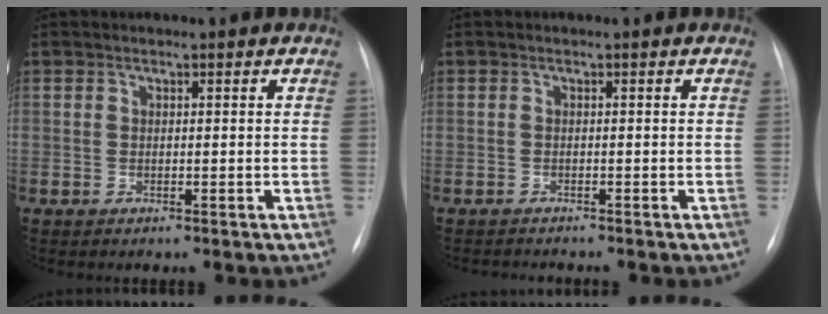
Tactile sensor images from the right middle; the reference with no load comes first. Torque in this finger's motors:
{"motor_torque": [0.10, -0.11, -0.03, -0.01]}